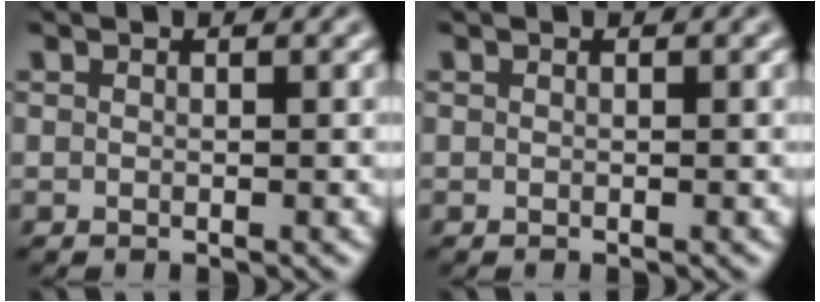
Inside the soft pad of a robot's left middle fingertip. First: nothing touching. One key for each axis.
{"total": 0.0}